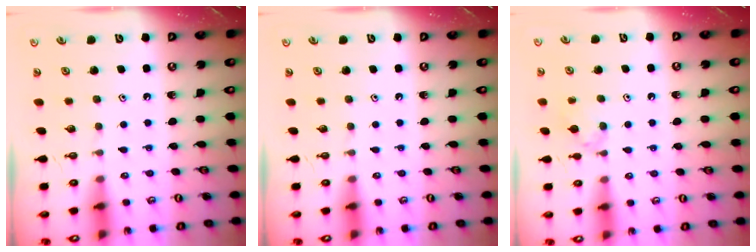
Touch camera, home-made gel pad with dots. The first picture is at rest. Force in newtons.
{"total": 0.0}
{"total": 3.4, "press": 3.3, "slide": 0.6}